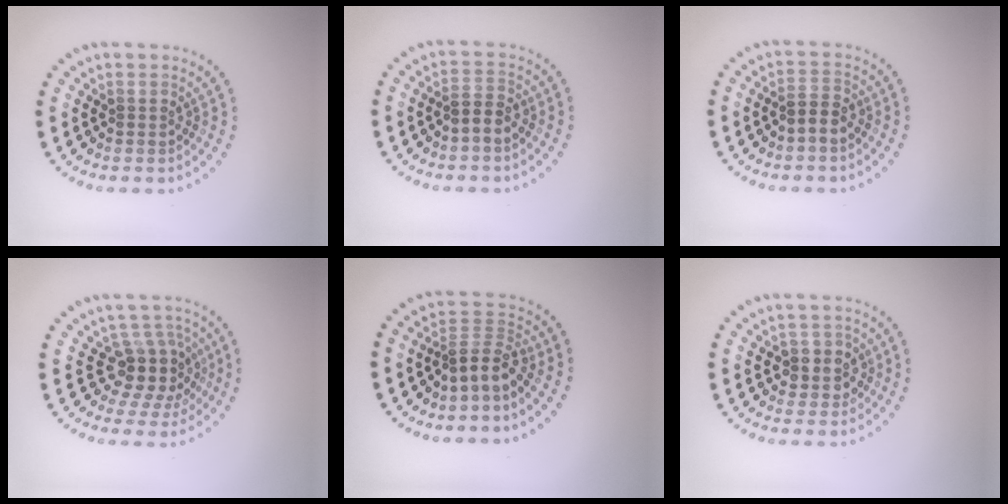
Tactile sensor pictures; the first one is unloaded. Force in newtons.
{"total": 1.9, "press": 1.8, "slide": 0.8}
{"total": 1.9, "press": 1.8, "slide": 0.6}
{"total": 3.8, "press": 2.9, "slide": 2.5}
{"total": 3.2, "press": 2.3, "slide": 2.2}
{"total": 2.5, "press": 2.2, "slide": 1.2}